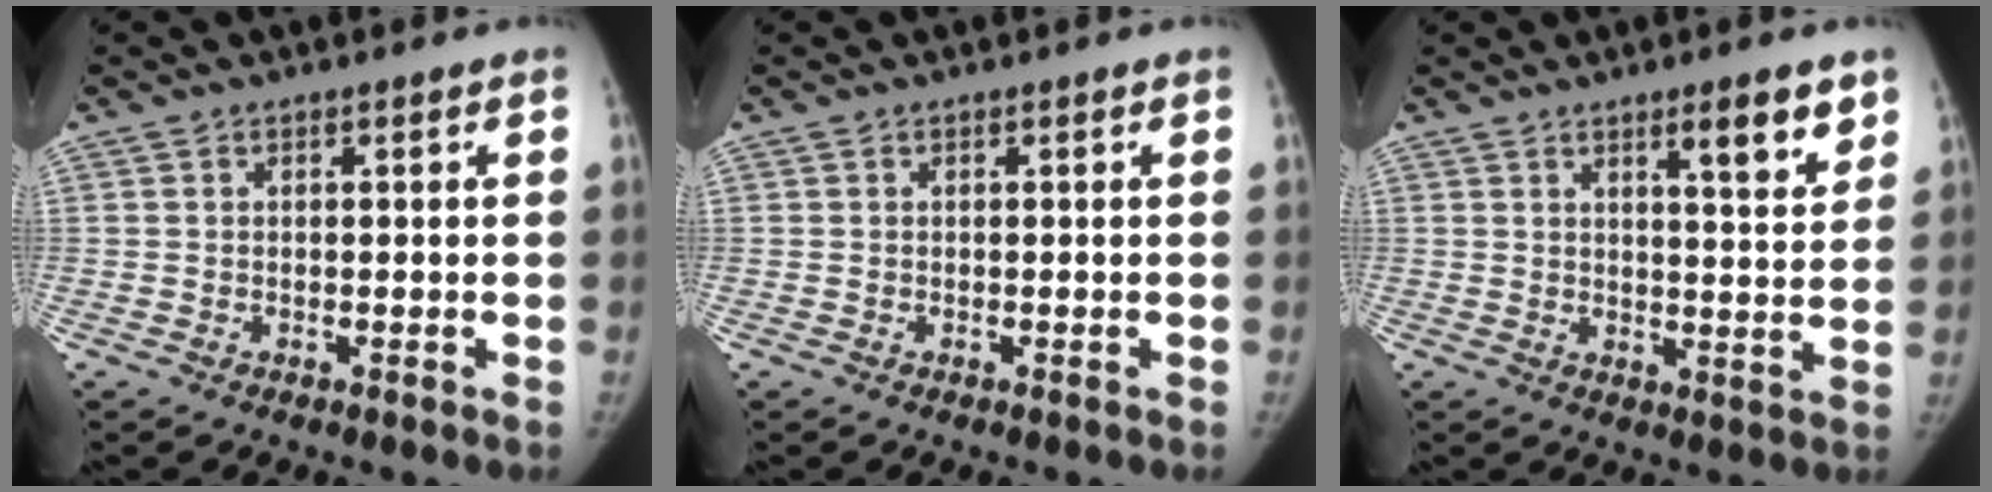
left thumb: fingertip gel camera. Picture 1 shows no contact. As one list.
[{"total": 0.0}, {"total": 7.8, "force": [4.8, 1.6, 5.9], "torque": [-0.071, -0.031, 0.070]}]